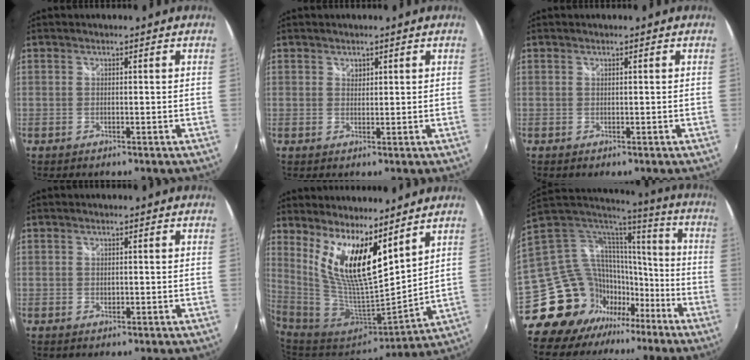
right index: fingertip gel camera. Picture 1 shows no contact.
{"total": 1.2, "force": [0.7, 0.9, 0.2], "torque": [0.000, 0.002, 0.011]}
{"total": 0.0}
{"total": 0.7, "force": [0.0, 0.6, 0.4], "torque": [-0.006, -0.001, 0.000]}
{"total": 14.3, "force": [8.5, 3.8, 10.9], "torque": [-0.191, -0.009, 0.166]}
{"total": 20.5, "force": [-14.0, 13.8, 6.0], "torque": [-0.147, 0.042, -0.235]}